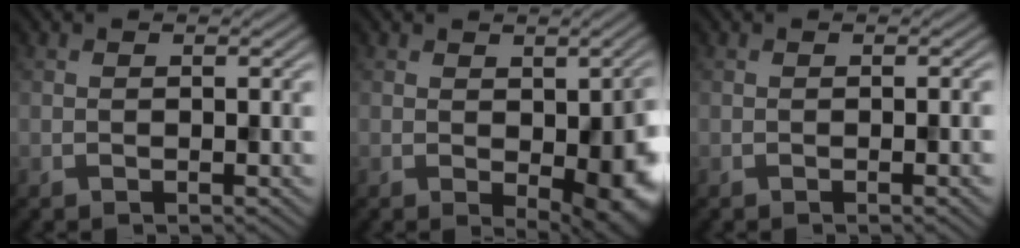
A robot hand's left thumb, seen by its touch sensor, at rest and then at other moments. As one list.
[{"total": 7.8, "force": [-1.2, 4.1, 6.5], "torque": [-0.085, -0.022, -0.001]}, {"total": 1.5, "force": [-0.3, 0.3, 1.5], "torque": [-0.018, 0.001, -0.005]}]